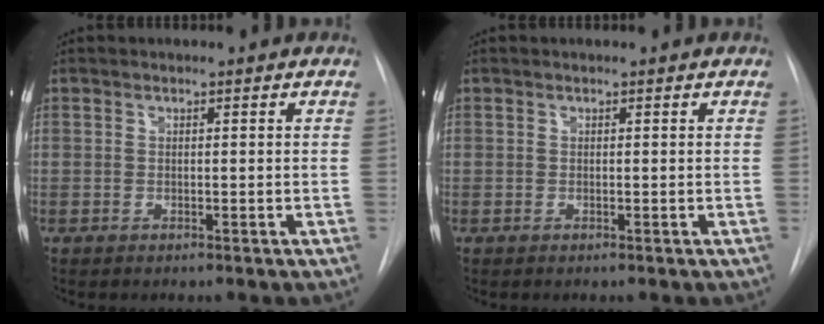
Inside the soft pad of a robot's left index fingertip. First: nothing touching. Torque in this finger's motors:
{"motor_torque": [0.19, 0.02, 0.05, 0.01]}